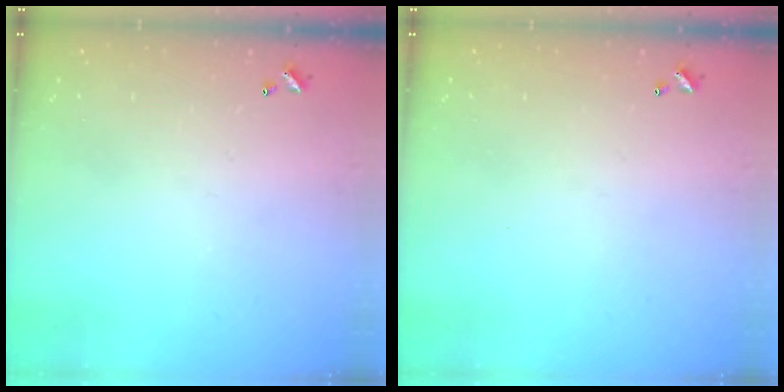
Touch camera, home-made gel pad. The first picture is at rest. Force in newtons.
{"total": 0.0}